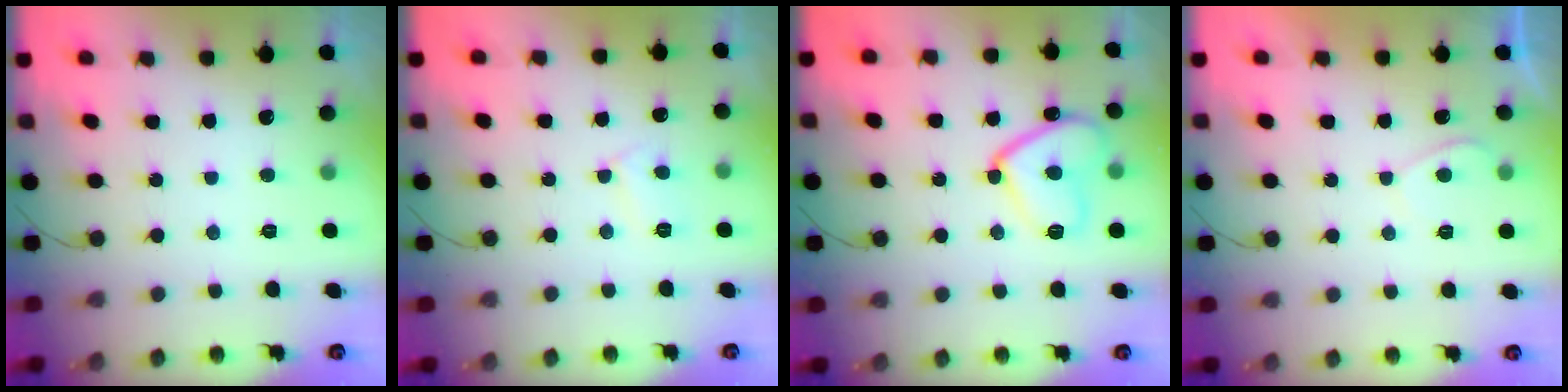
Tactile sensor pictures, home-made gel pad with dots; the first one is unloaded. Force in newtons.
{"total": 5.4, "press": 5.4, "slide": 0.5}
{"total": 12.2, "press": 12.2, "slide": 1.3}
{"total": 2.3, "press": 2.2, "slide": 0.4}